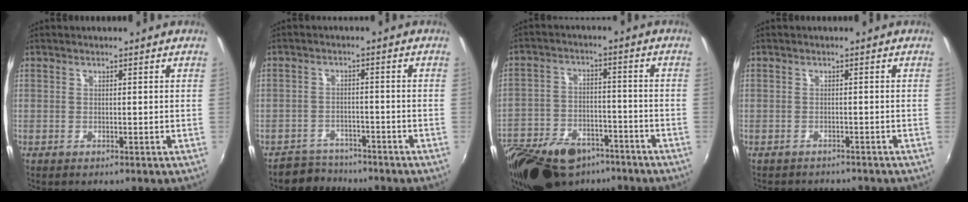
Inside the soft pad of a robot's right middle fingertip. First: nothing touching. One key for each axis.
{"total": 4.7, "fx": -4.1, "fy": 2.3, "fz": -0.4, "tx": -0.007, "ty": 0.012, "tz": -0.070}
{"total": 23.1, "fx": -16.0, "fy": 11.8, "fz": 11.8, "tx": -0.273, "ty": -0.022, "tz": -0.254}
{"total": 3.1, "fx": -2.9, "fy": 1.2, "fz": 0.4, "tx": -0.018, "ty": -0.007, "tz": -0.043}